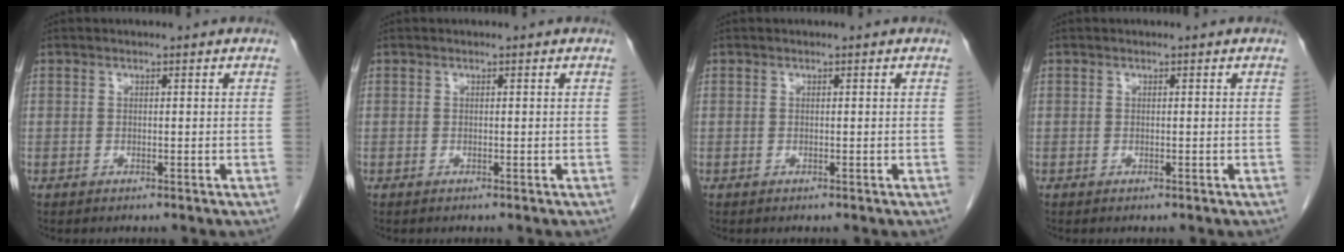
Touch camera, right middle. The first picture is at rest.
{"total": 0.0}
{"total": 0.0}
{"total": 0.0}